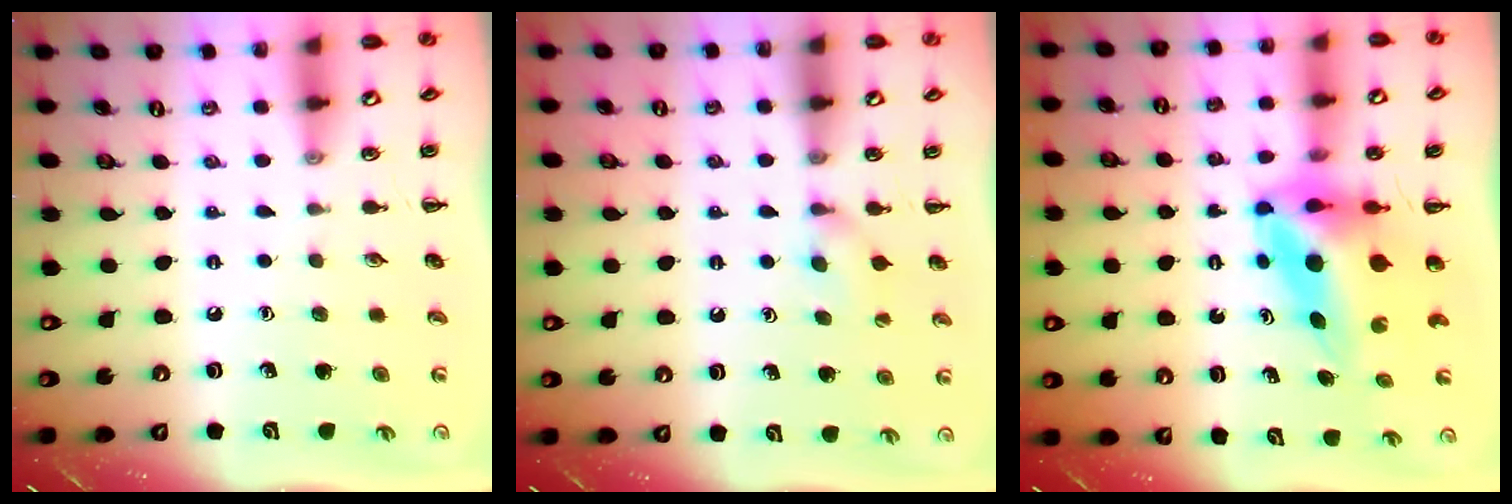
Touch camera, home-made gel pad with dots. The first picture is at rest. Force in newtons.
{"total": 5.2, "press": 4.8, "slide": 1.9}
{"total": 7.5, "press": 7.3, "slide": 1.7}